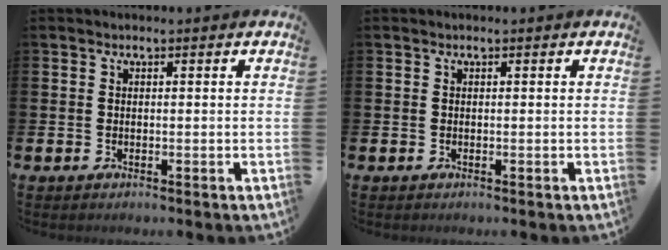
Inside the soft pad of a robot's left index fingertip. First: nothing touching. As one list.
[{"total": 0.0}]